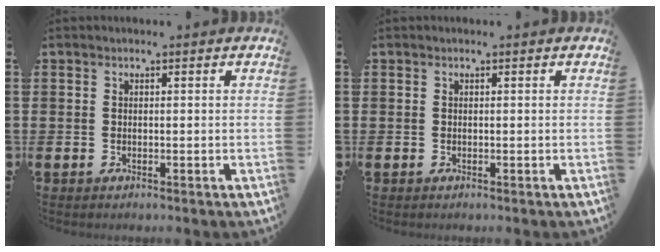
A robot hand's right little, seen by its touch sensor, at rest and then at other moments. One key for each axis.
{"total": 0.0}